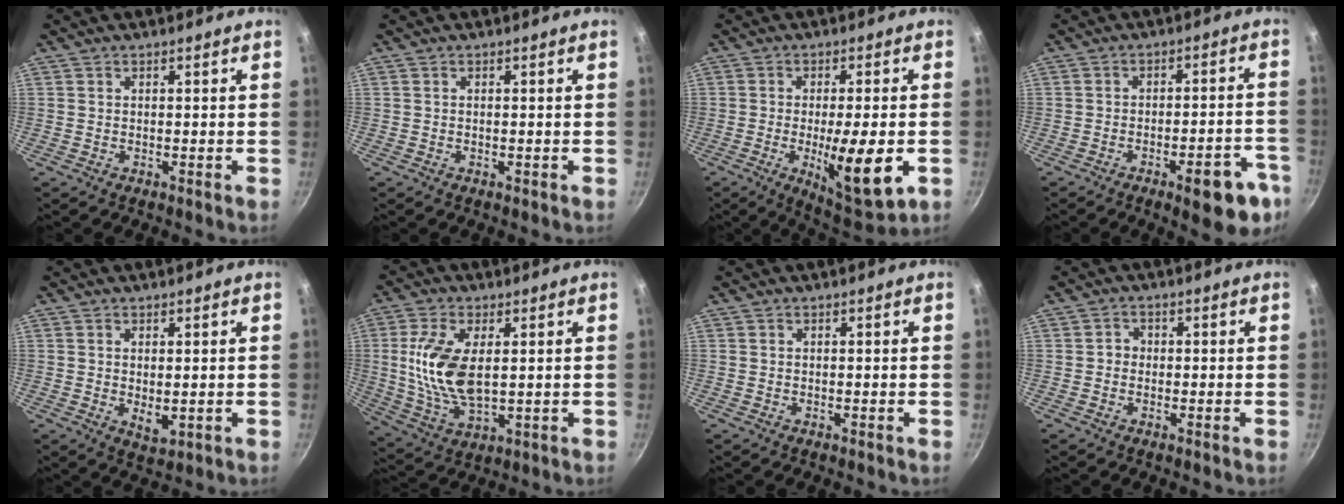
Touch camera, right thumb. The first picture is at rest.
{"total": 0.0}
{"total": 13.8, "force": [-3.4, 3.6, 12.9], "torque": [-0.190, -0.001, -0.043]}
{"total": 12.0, "force": [-6.2, 4.3, 9.3], "torque": [-0.078, 0.039, -0.073]}
{"total": 3.5, "force": [0.2, 1.8, 3.1], "torque": [-0.048, -0.011, 0.009]}
{"total": 12.5, "force": [1.6, 6.2, 10.7], "torque": [-0.209, -0.008, 0.035]}
{"total": 0.0}
{"total": 1.8, "force": [-0.3, 1.6, 0.7], "torque": [-0.004, 0.007, -0.009]}